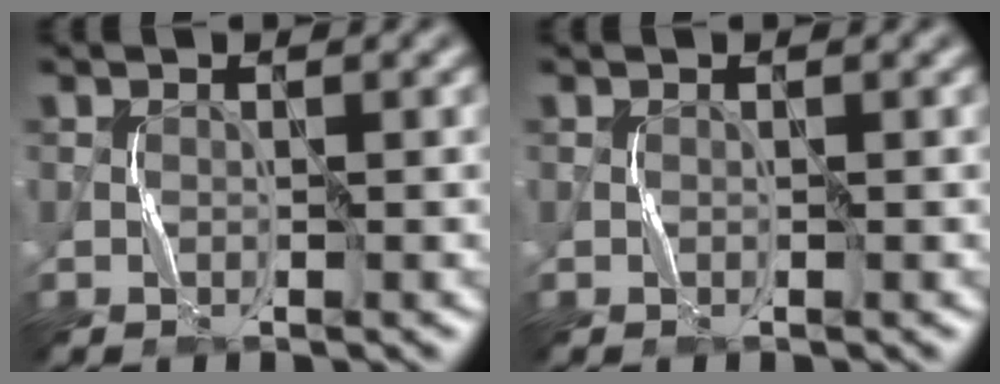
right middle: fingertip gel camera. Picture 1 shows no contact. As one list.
[{"total": 0.0}]